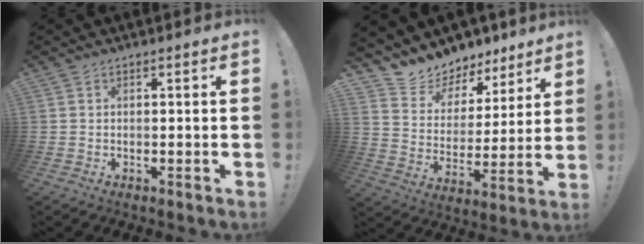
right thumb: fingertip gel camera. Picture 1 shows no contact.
{"total": 9.6, "force": [8.2, 4.9, 0.7], "torque": [-0.032, -0.078, 0.151]}